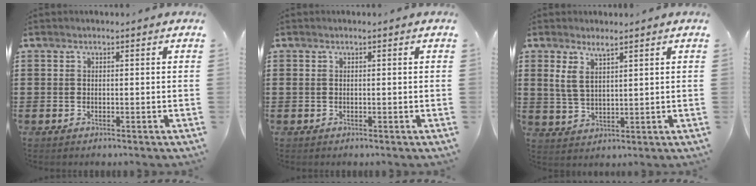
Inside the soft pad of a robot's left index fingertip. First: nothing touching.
{"total": 0.0}
{"total": 4.4, "force": [2.6, 1.8, 3.0], "torque": [-0.065, 0.005, 0.047]}